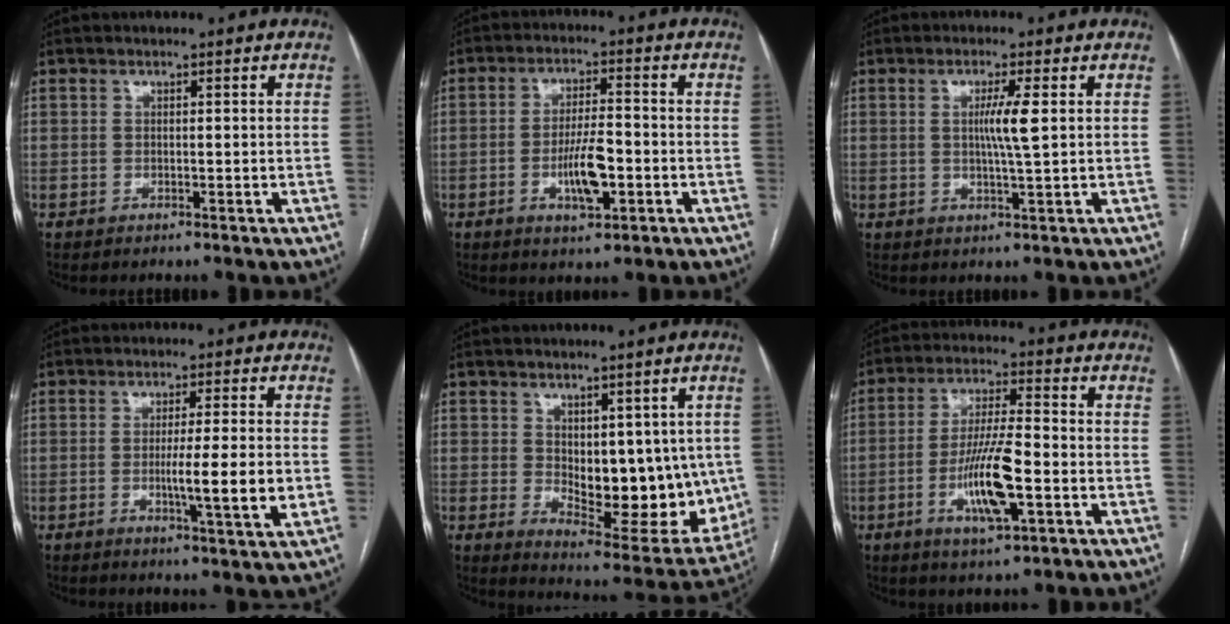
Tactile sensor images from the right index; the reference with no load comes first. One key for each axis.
{"total": 7.3, "fx": -2.2, "fy": 1.9, "fz": 6.7, "tx": -0.126, "ty": 0.000, "tz": -0.034}
{"total": 4.4, "fx": 0.7, "fy": -0.6, "fz": 4.3, "tx": -0.079, "ty": -0.005, "tz": 0.011}
{"total": 8.2, "fx": -1.3, "fy": -0.4, "fz": 8.1, "tx": -0.131, "ty": -0.018, "tz": -0.024}
{"total": 14.9, "fx": 0.5, "fy": 7.1, "fz": 13.1, "tx": -0.175, "ty": -0.015, "tz": 0.032}
{"total": 11.1, "fx": -3.4, "fy": 1.9, "fz": 10.4, "tx": -0.201, "ty": -0.004, "tz": -0.060}